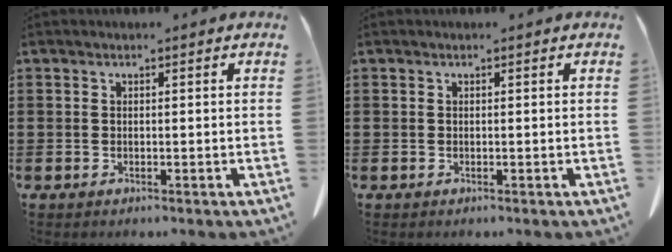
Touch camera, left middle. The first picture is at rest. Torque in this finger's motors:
{"motor_torque": [0.01, 0.05, 0.03, 0.01]}